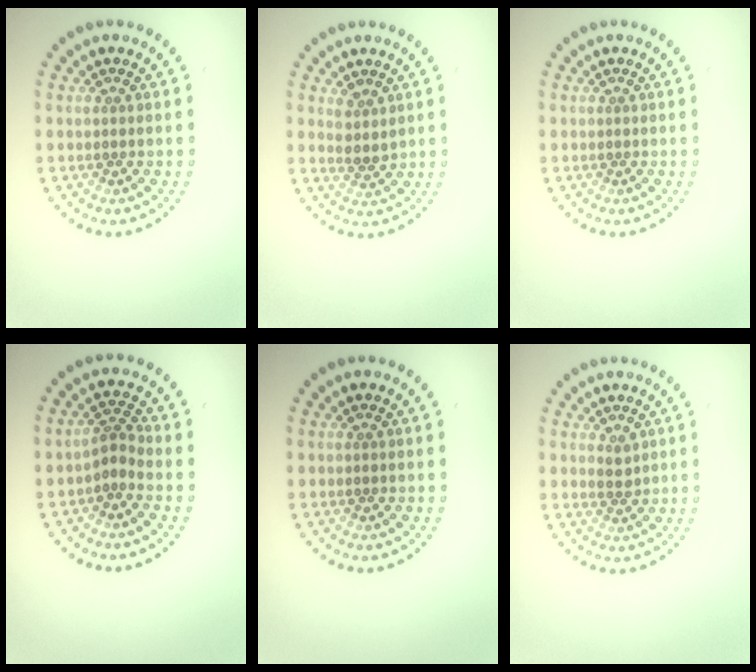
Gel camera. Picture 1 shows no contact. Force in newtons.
{"total": 1.7, "press": 1.4, "slide": 1.0}
{"total": 0.0}
{"total": 1.8, "press": 1.2, "slide": 1.4}
{"total": 0.0}
{"total": 1.1, "press": 1.0, "slide": 0.4}